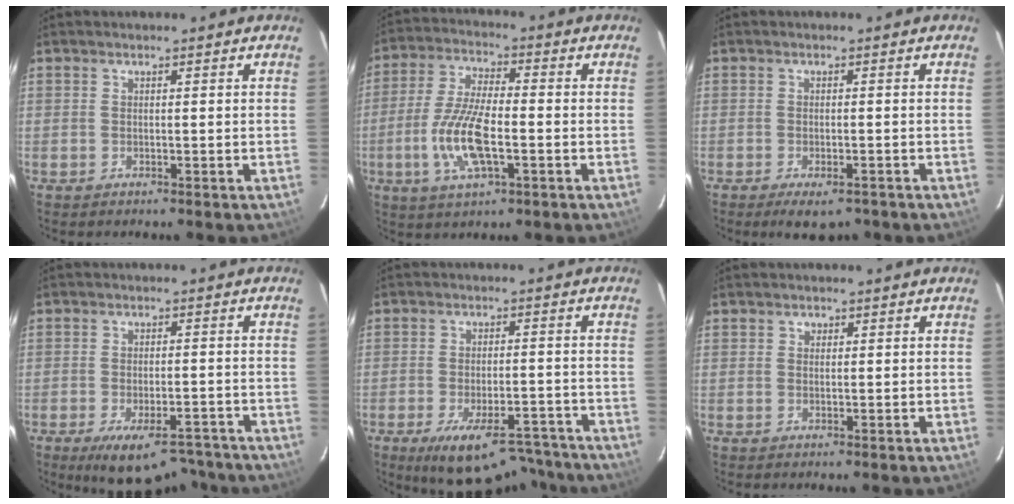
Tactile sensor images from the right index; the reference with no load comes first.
{"total": 12.0, "force": [-3.3, 4.0, 10.9], "torque": [-0.227, -0.004, -0.066]}
{"total": 5.5, "force": [-4.1, 1.9, 3.2], "torque": [-0.061, -0.013, -0.059]}
{"total": 13.0, "force": [-10.0, 4.7, 6.8], "torque": [-0.122, -0.016, -0.141]}
{"total": 15.4, "force": [-12.1, 5.5, 7.8], "torque": [-0.137, -0.013, -0.164]}
{"total": 0.9, "force": [0.3, 0.8, 0.1], "torque": [0.002, 0.004, 0.002]}